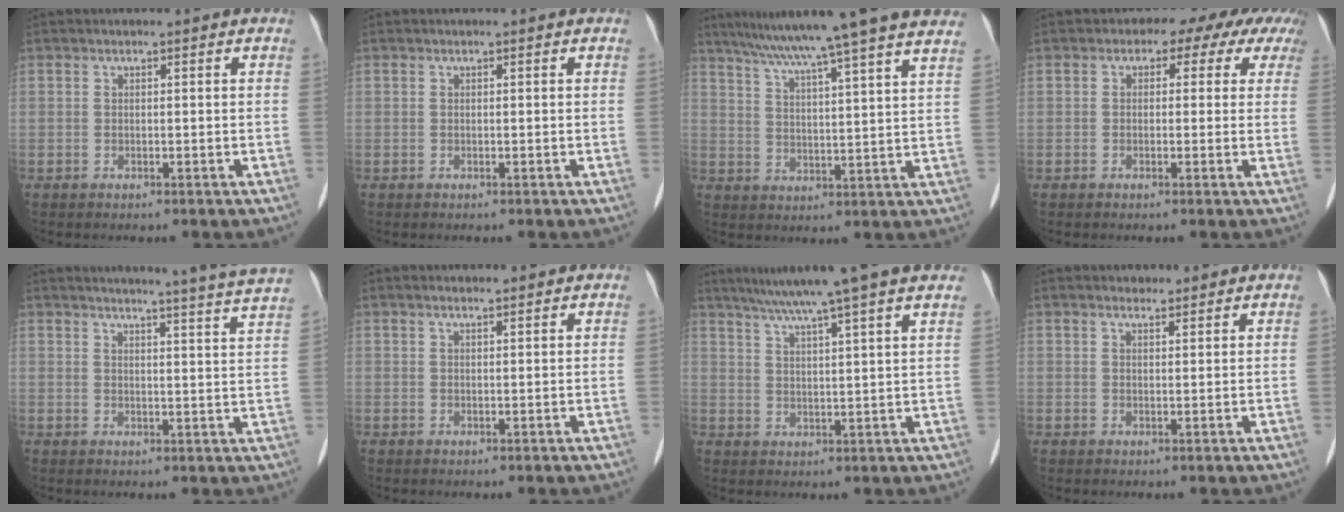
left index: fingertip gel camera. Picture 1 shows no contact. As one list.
[{"total": 0.0}, {"total": 20.9, "force": [17.6, -1.2, 11.2], "torque": [-0.185, 0.002, 0.237]}, {"total": 5.6, "force": [2.7, 3.4, 3.5], "torque": [-0.034, 0.032, 0.016]}, {"total": 13.6, "force": [12.8, -2.4, 4.0], "torque": [-0.064, -0.058, 0.140]}, {"total": 1.6, "force": [1.5, 0.2, 0.6], "torque": [-0.014, 0.012, 0.027]}, {"total": 11.9, "force": [9.8, -1.4, 6.7], "torque": [-0.110, 0.023, 0.133]}, {"total": 2.1, "force": [2.0, 0.8, 0.4], "torque": [-0.009, 0.011, 0.032]}]